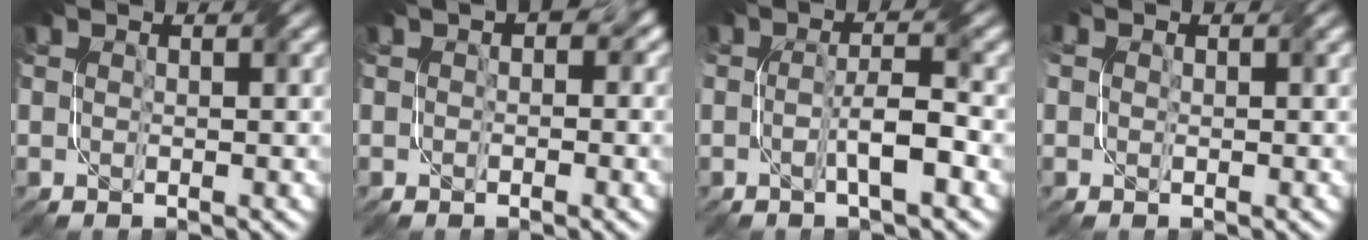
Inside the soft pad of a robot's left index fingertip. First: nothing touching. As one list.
[{"total": 3.4, "force": [0.2, 2.4, 2.4], "torque": [-0.009, 0.003, -0.003]}, {"total": 3.1, "force": [-0.8, 0.3, 2.9], "torque": [-0.051, 0.010, -0.021]}, {"total": 3.0, "force": [0.1, 2.7, 1.4], "torque": [-0.023, 0.010, -0.011]}]